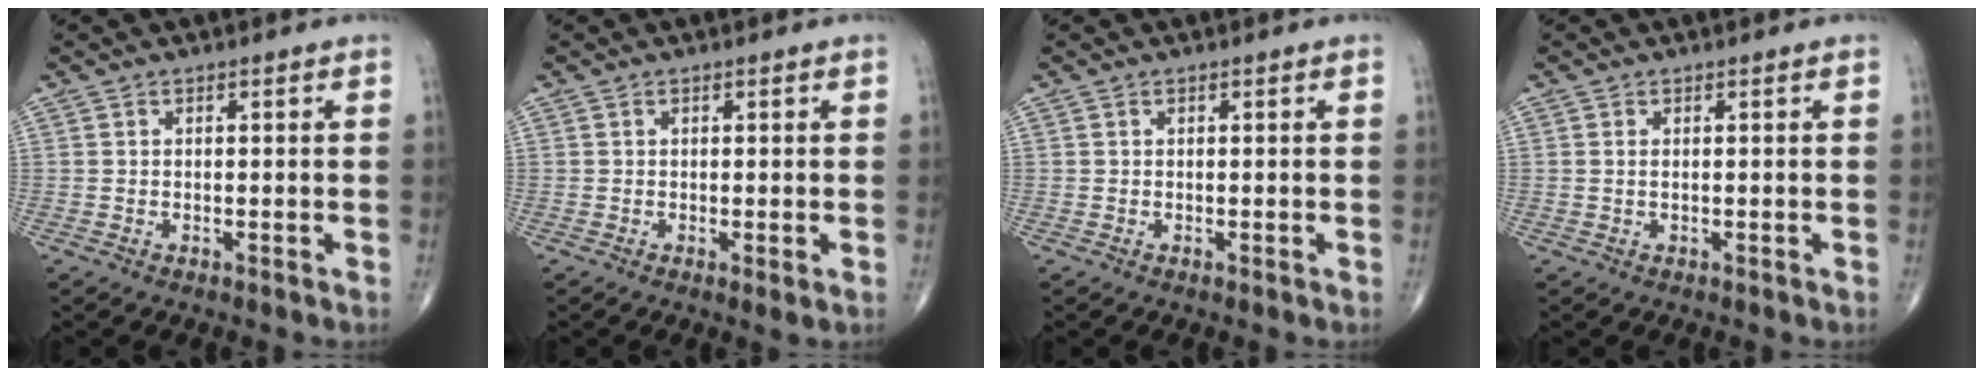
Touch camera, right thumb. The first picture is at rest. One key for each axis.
{"total": 1.4, "fx": -0.1, "fy": 0.2, "fz": 1.4, "tx": -0.024, "ty": -0.006, "tz": -0.002}
{"total": 0.0}
{"total": 0.6, "fx": 0.1, "fy": 0.2, "fz": 0.5, "tx": -0.018, "ty": 0.001, "tz": 0.005}